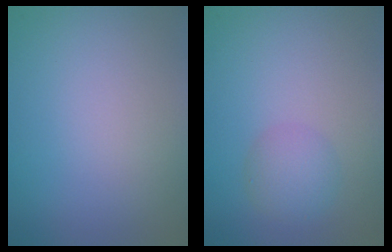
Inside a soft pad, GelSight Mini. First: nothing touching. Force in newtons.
{"total": 2.4, "press": 2.4, "slide": 0.0}